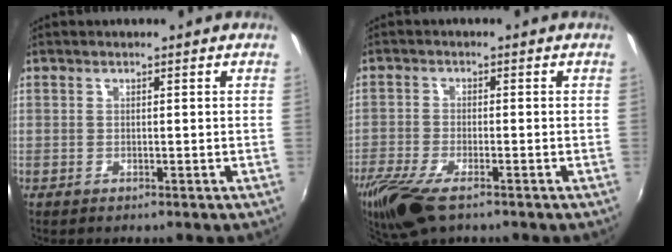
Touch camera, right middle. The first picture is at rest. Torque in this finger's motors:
{"motor_torque": [1.04, -0.94, 0.37, 0.16]}